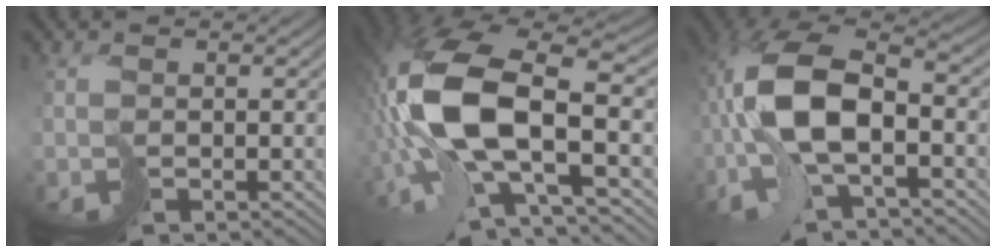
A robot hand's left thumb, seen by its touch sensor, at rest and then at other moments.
{"total": 16.2, "force": [-0.5, 6.5, 14.9], "torque": [-0.321, 0.007, -0.006]}
{"total": 11.6, "force": [-1.7, 4.3, 10.6], "torque": [-0.244, 0.008, -0.039]}